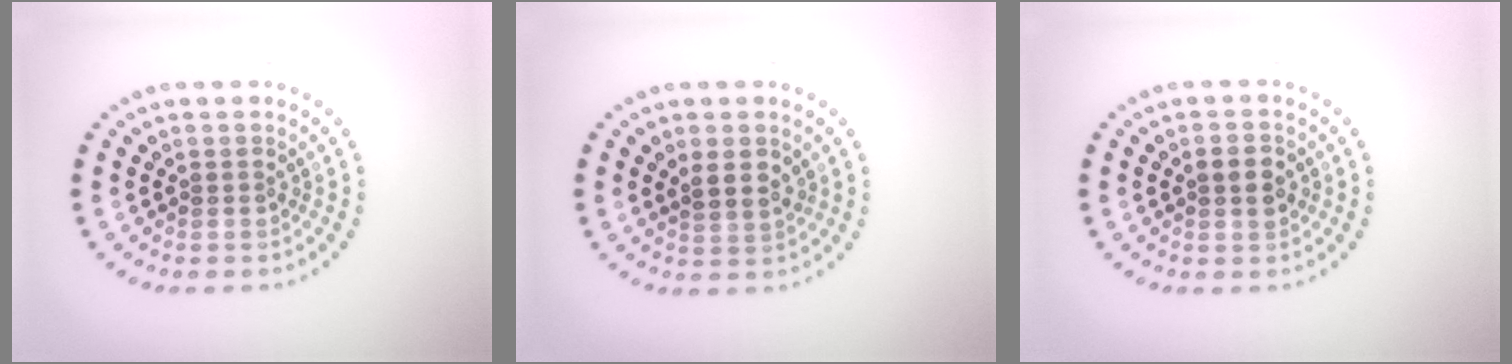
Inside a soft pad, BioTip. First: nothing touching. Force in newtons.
{"total": 2.1, "press": 2.0, "slide": 0.9}
{"total": 2.5, "press": 2.5, "slide": 0.2}